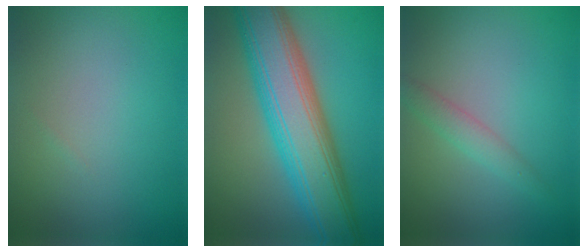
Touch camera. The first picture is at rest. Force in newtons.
{"total": 11.5, "press": 11.5, "slide": 0.3}
{"total": 1.9, "press": 1.9, "slide": 0.0}